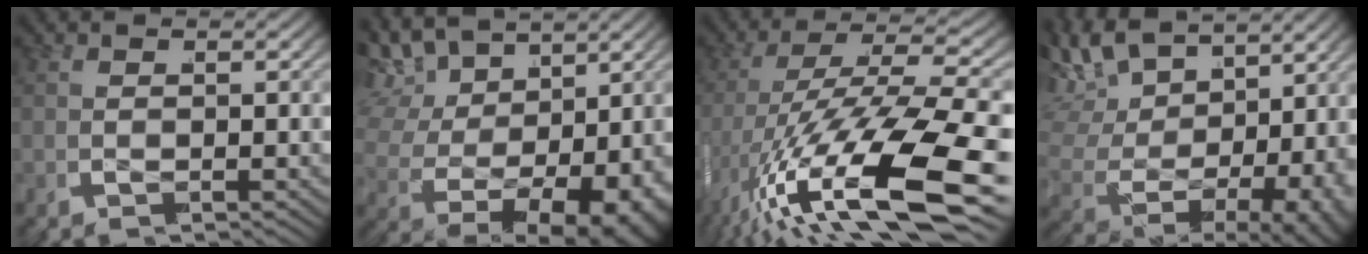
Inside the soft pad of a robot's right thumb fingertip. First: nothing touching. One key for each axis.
{"total": 13.9, "fx": 0.5, "fy": 10.0, "fz": 9.6, "tx": -0.198, "ty": -0.024, "tz": 0.011}
{"total": 13.6, "fx": -4.4, "fy": 6.4, "fz": 11.1, "tx": -0.228, "ty": -0.045, "tz": -0.050}
{"total": 11.4, "fx": 1.8, "fy": 7.8, "fz": 8.1, "tx": -0.189, "ty": -0.021, "tz": 0.041}